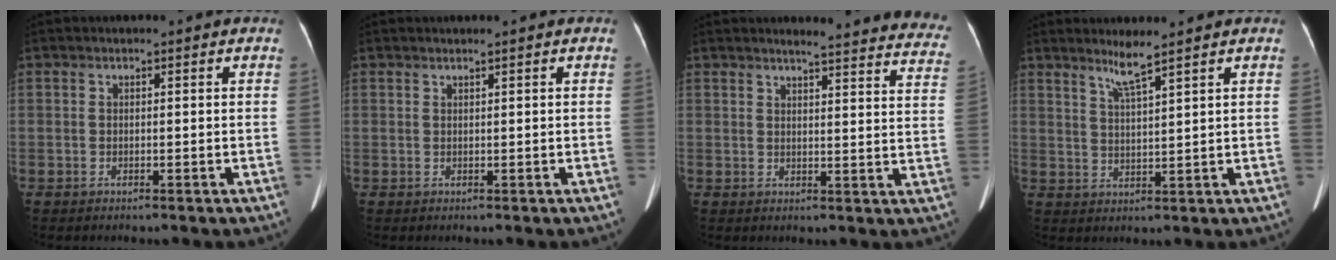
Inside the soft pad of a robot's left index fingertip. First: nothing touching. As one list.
[{"total": 0.0}, {"total": 20.6, "force": [19.7, 1.9, 5.6], "torque": [-0.051, -0.088, 0.200]}, {"total": 3.6, "force": [2.8, -0.8, 2.1], "torque": [-0.045, -0.010, 0.057]}]